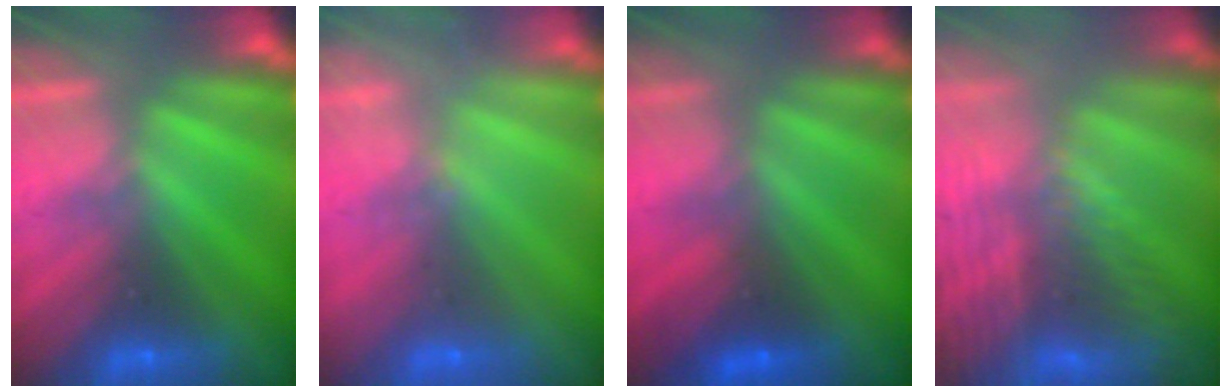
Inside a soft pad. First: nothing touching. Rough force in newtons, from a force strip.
{"total": 2.4}
{"total": 1.6}
{"total": 8.7}